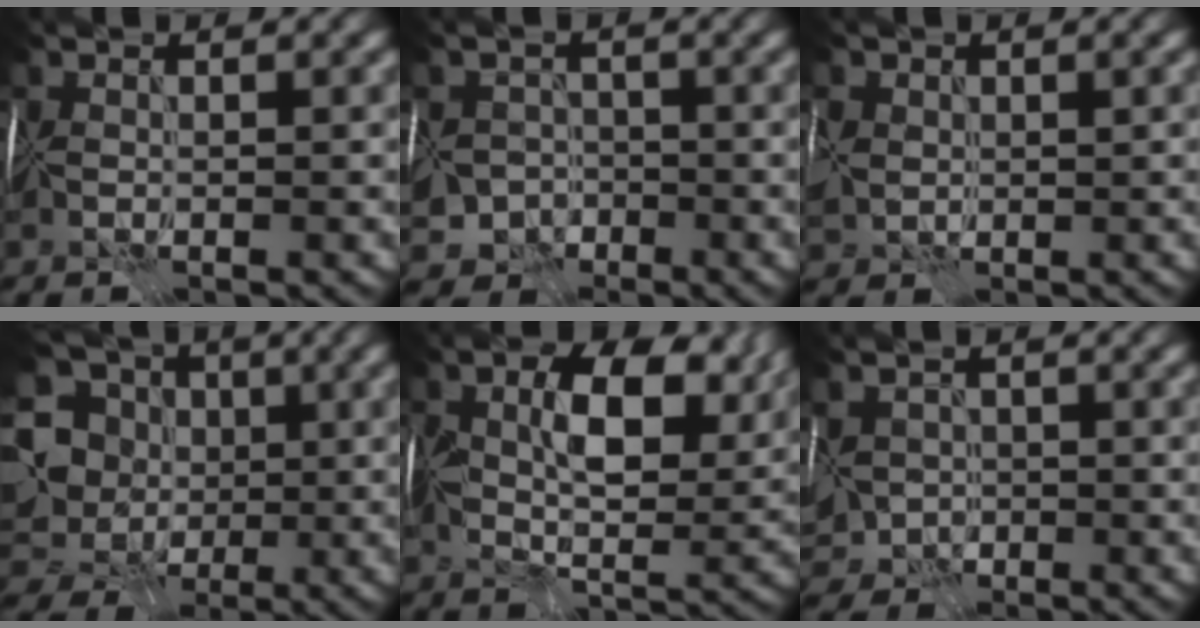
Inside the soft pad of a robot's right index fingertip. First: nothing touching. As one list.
[{"total": 6.2, "force": [-3.3, 5.0, 1.6], "torque": [-0.006, -0.013, -0.055]}, {"total": 3.5, "force": [0.8, 2.9, 1.8], "torque": [-0.045, 0.005, 0.017]}, {"total": 10.8, "force": [-0.2, 9.6, 4.9], "torque": [-0.122, 0.011, -0.021]}, {"total": 9.6, "force": [2.5, 5.2, 7.6], "torque": [-0.131, -0.001, 0.039]}, {"total": 4.9, "force": [-0.8, 3.8, 3.0], "torque": [-0.065, -0.008, -0.018]}]